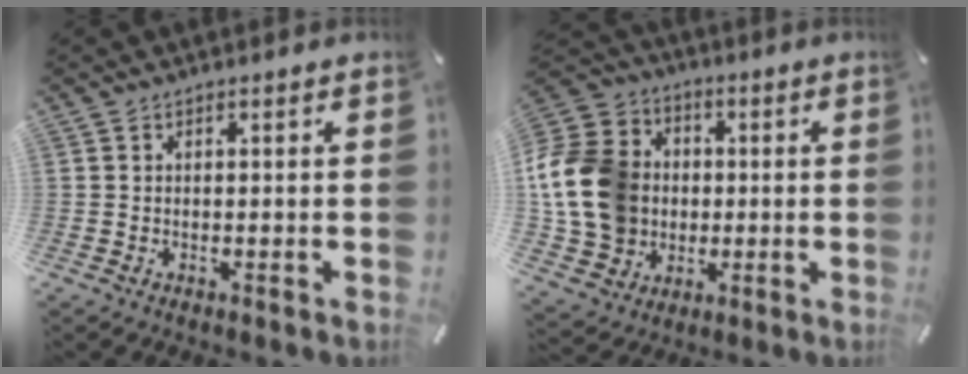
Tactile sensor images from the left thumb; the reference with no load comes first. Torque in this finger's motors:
{"motor_torque": [1.56, 2.94, 1.73, 0.13, 0.19]}